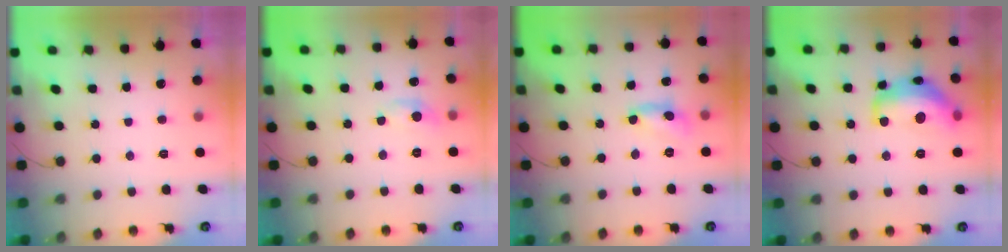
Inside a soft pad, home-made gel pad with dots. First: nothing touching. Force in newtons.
{"total": 5.3, "press": 5.2, "slide": 0.6}
{"total": 4.9, "press": 4.8, "slide": 0.4}
{"total": 17.0, "press": 16.9, "slide": 1.0}